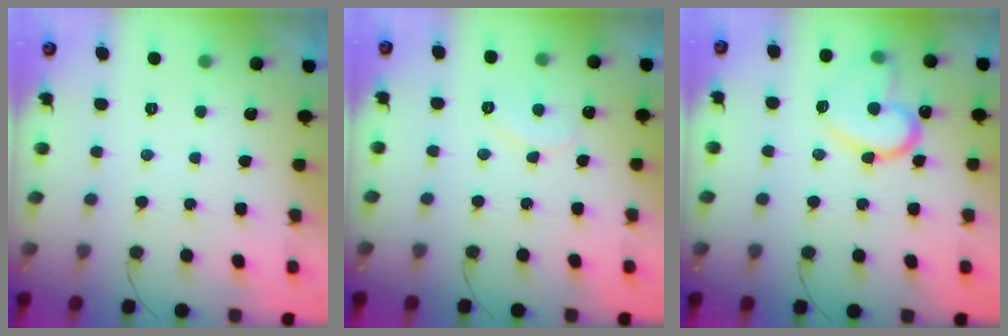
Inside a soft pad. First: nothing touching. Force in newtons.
{"total": 7.3, "press": 7.3, "slide": 0.5}
{"total": 14.9, "press": 14.9, "slide": 1.0}